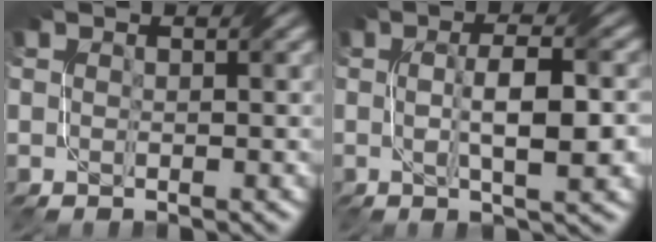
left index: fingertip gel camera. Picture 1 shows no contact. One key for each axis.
{"total": 6.3, "fx": 0.0, "fy": 1.4, "fz": 6.1, "tx": -0.100, "ty": 0.003, "tz": 0.001}